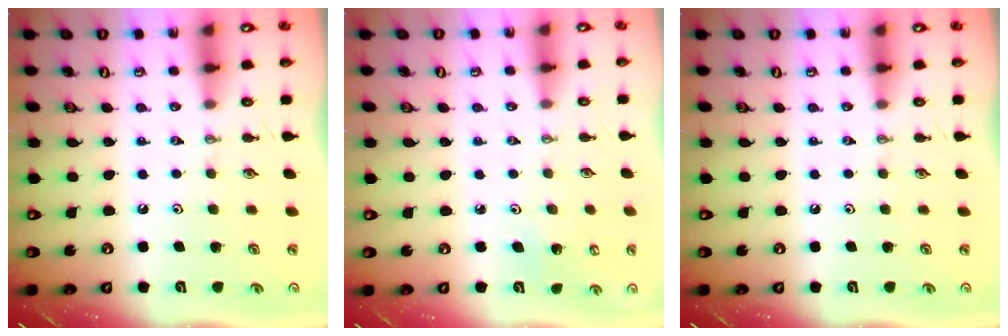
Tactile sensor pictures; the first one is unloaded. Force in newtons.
{"total": 2.9, "press": 2.9, "slide": 0.2}
{"total": 0.0}